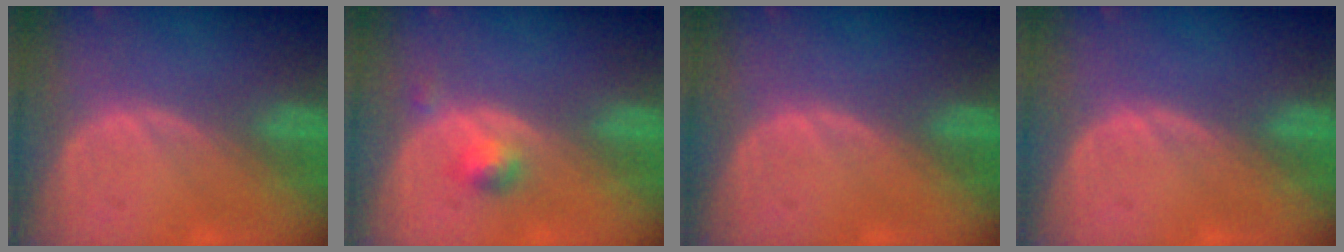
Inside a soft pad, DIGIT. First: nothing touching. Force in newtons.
{"total": 2.4, "press": 2.1, "slide": 1.1}
{"total": 0.0}
{"total": 0.0}